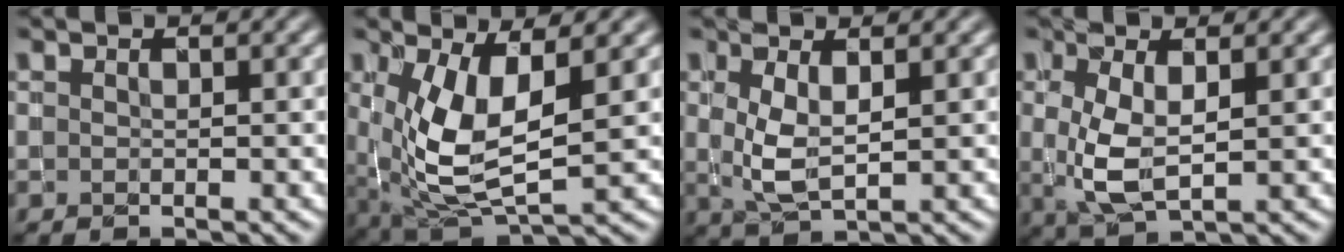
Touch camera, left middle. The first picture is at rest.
{"total": 7.7, "force": [0.6, 3.4, 6.9], "torque": [-0.154, -0.019, 0.022]}
{"total": 2.9, "force": [0.6, 1.1, 2.6], "torque": [-0.060, -0.005, 0.018]}
{"total": 3.9, "force": [0.2, 1.7, 3.5], "torque": [-0.078, -0.003, 0.010]}